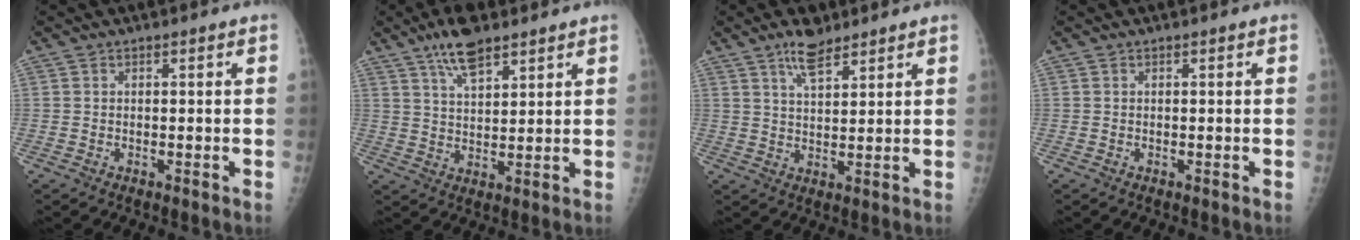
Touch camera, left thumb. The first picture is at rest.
{"total": 8.2, "force": [5.6, 2.9, 5.2], "torque": [-0.079, -0.024, 0.102]}
{"total": 5.6, "force": [4.2, 2.0, 3.2], "torque": [-0.045, -0.025, 0.077]}
{"total": 0.0}